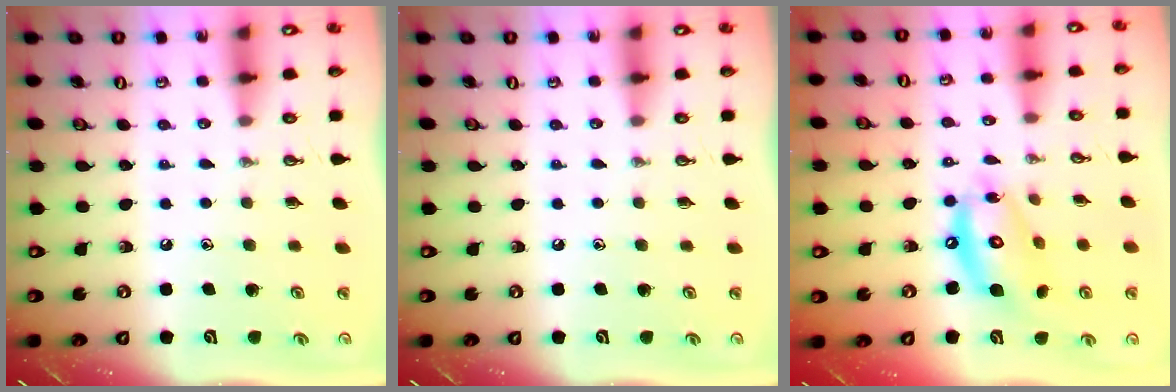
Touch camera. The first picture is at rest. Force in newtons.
{"total": 0.0}
{"total": 12.8, "press": 12.7, "slide": 0.9}